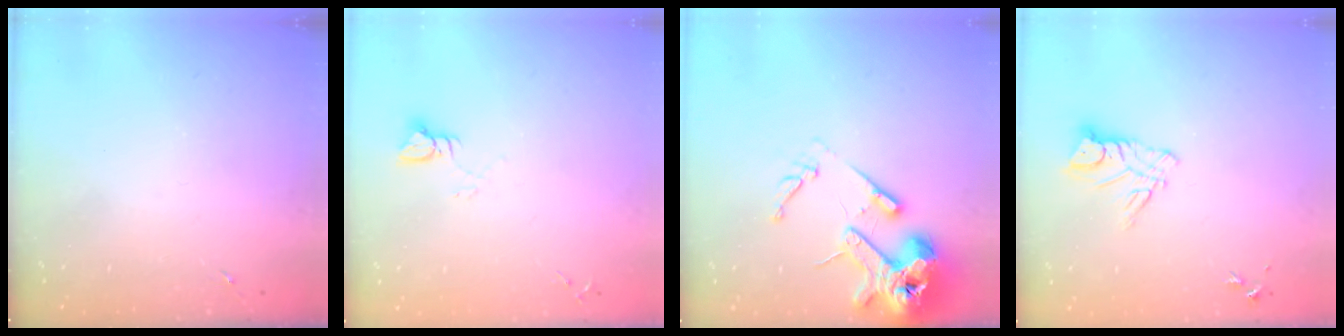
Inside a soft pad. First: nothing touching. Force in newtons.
{"total": 3.8, "press": 3.8, "slide": 0.5}
{"total": 16.3, "press": 16.2, "slide": 2.3}
{"total": 8.6, "press": 8.5, "slide": 0.9}